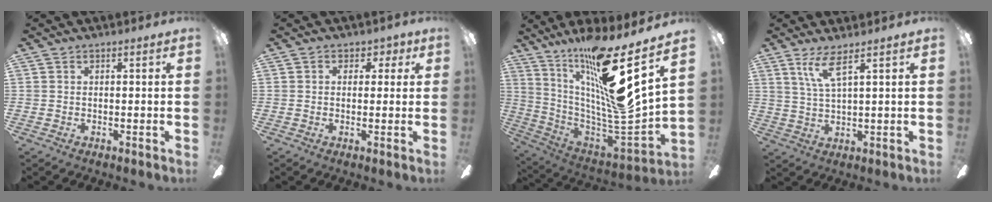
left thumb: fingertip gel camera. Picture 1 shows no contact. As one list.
[{"total": 2.4, "force": [0.2, 2.1, 1.2], "torque": [0.001, 0.003, -0.002]}, {"total": 20.7, "force": [12.9, 1.9, 16.1], "torque": [-0.281, -0.111, 0.198]}, {"total": 6.7, "force": [4.2, 1.0, 5.1], "torque": [-0.113, -0.006, 0.073]}]